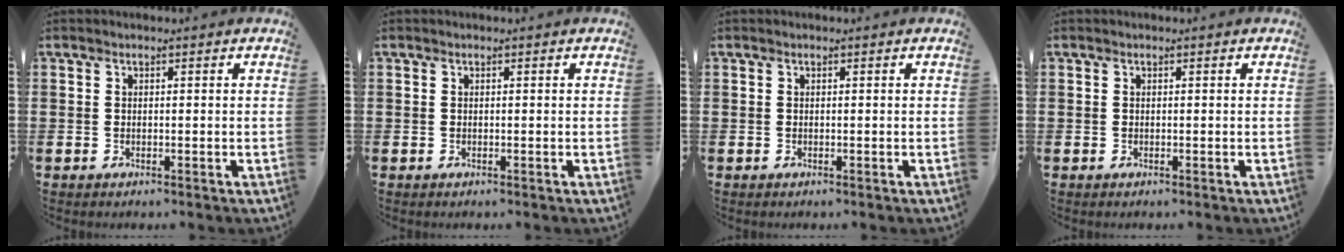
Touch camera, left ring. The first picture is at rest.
{"total": 0.0}
{"total": 0.0}
{"total": 0.0}